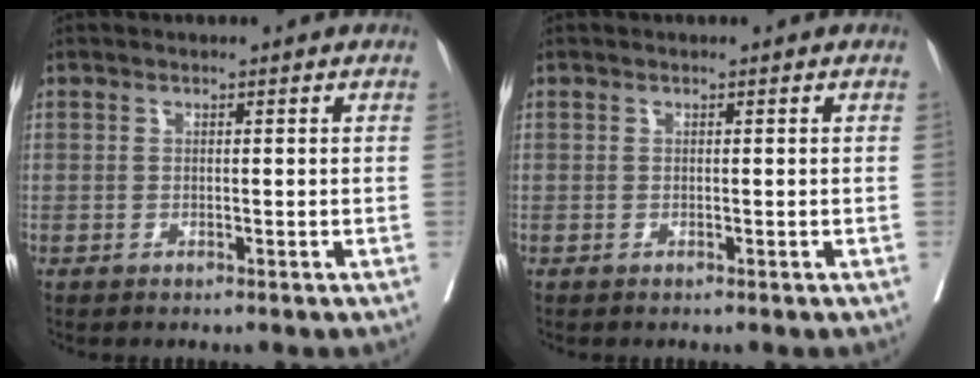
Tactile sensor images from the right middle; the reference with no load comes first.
{"total": 0.0}